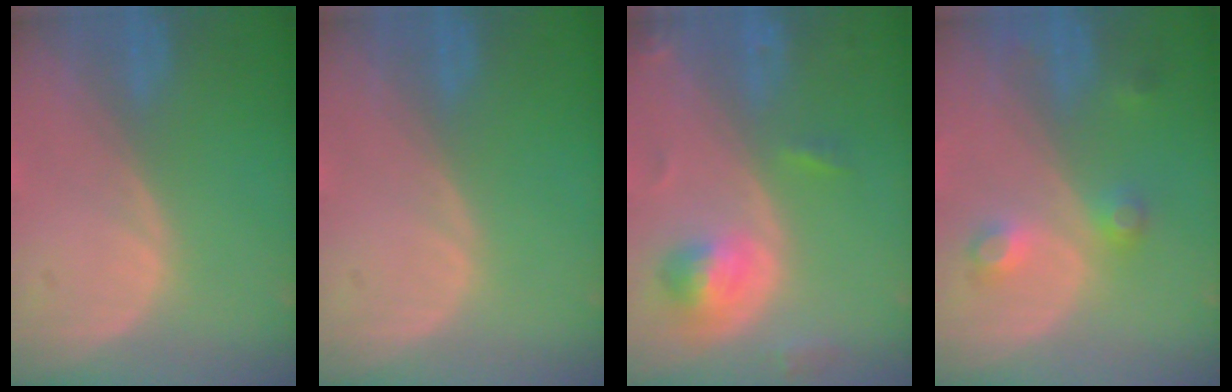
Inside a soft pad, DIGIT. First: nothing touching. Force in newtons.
{"total": 0.0}
{"total": 5.5, "press": 4.9, "slide": 2.3}
{"total": 3.7, "press": 3.4, "slide": 1.7}